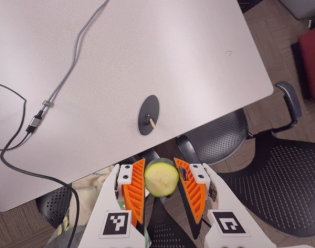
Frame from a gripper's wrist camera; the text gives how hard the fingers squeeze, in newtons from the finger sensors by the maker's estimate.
{"total": 8.2, "left": 8.2, "right": 8.2}